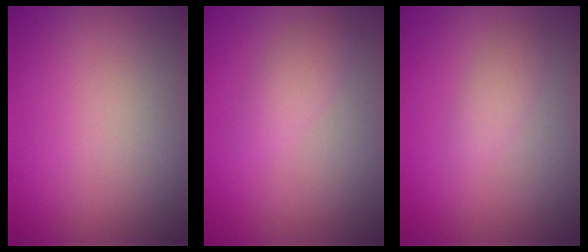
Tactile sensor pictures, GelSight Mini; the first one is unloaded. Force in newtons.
{"total": 1.6, "press": 1.6, "slide": 0.0}
{"total": 1.6, "press": 1.6, "slide": 0.1}